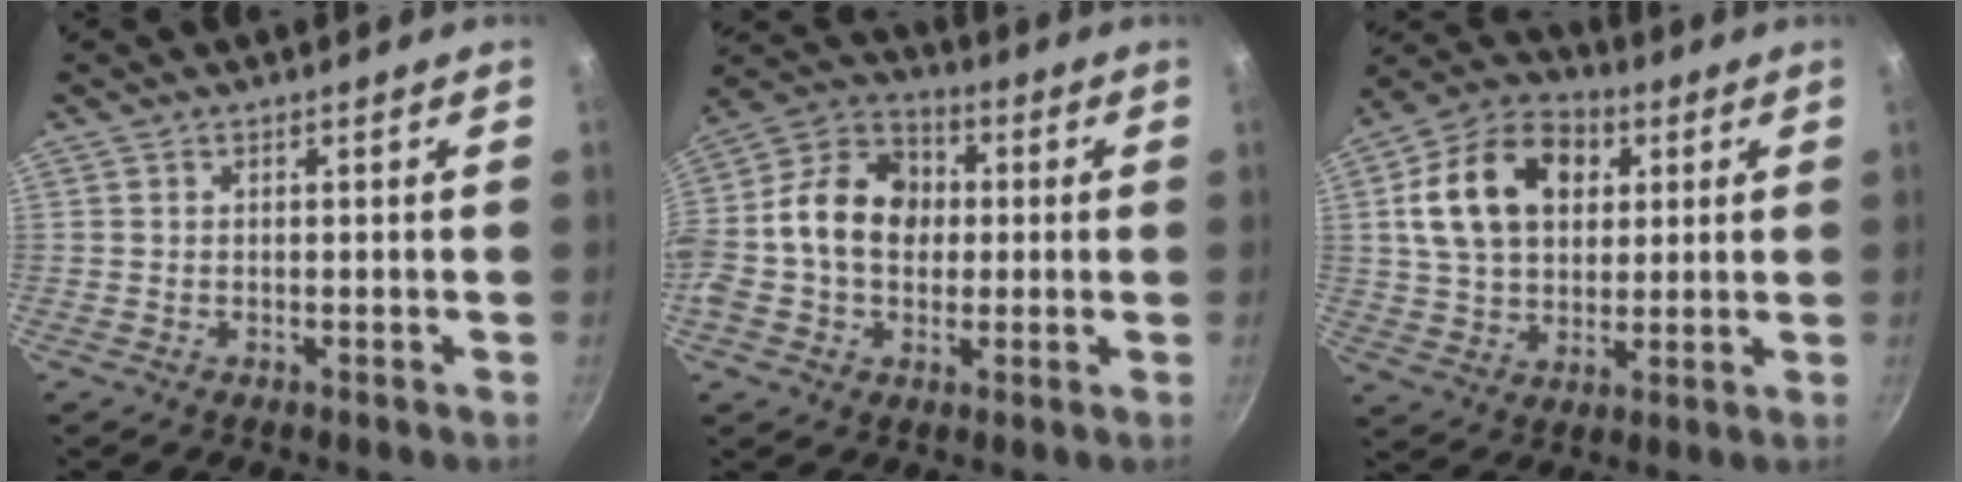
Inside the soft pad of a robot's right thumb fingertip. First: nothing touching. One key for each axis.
{"total": 16.6, "fx": 0.3, "fy": 12.8, "fz": 10.6, "tx": -0.156, "ty": 0.037, "tz": -0.017}
{"total": 17.8, "fx": 4.7, "fy": 12.8, "fz": 11.4, "tx": -0.177, "ty": 0.011, "tz": 0.071}